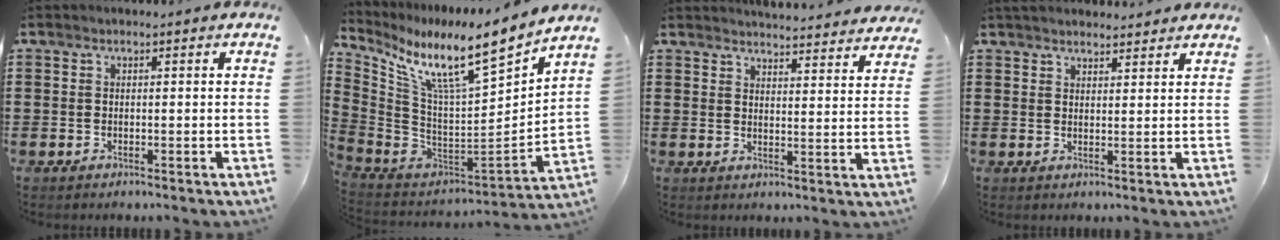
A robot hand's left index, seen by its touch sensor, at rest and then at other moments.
{"total": 11.6, "force": [7.4, 1.2, 8.8], "torque": [-0.179, -0.063, 0.116]}
{"total": 4.0, "force": [4.0, -0.3, 0.2], "torque": [-0.012, -0.031, 0.070]}
{"total": 2.8, "force": [2.7, 0.4, 0.3], "torque": [-0.012, -0.002, 0.053]}